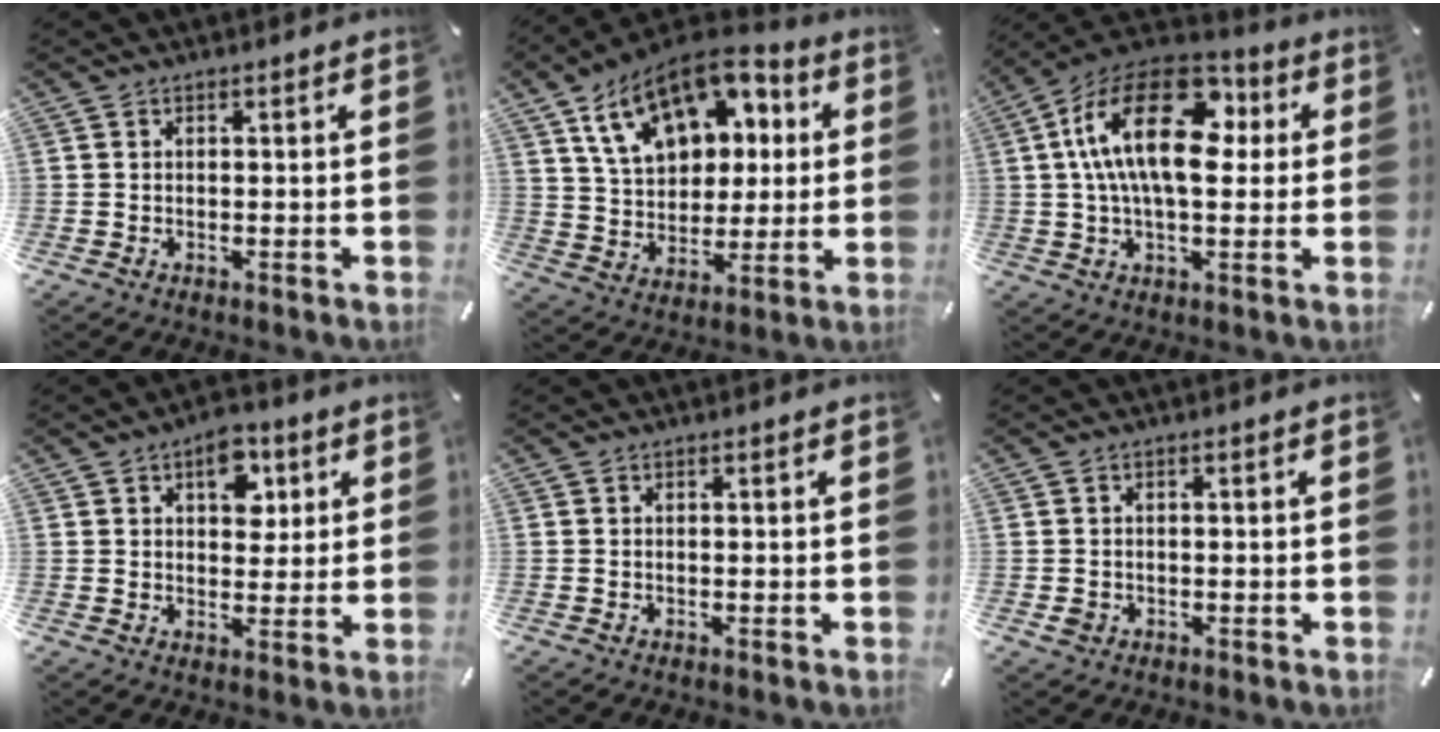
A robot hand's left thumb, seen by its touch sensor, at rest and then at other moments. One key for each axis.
{"total": 18.3, "fx": 8.8, "fy": 12.1, "fz": 10.6, "tx": -0.191, "ty": -0.030, "tz": 0.161}
{"total": 21.0, "fx": 4.8, "fy": 11.6, "fz": 16.9, "tx": -0.324, "ty": -0.008, "tz": 0.074}
{"total": 8.7, "fx": 3.6, "fy": 5.7, "fz": 5.4, "tx": -0.052, "ty": -0.010, "tz": 0.056}
{"total": 0.0}
{"total": 1.7, "fx": -0.5, "fy": 1.4, "fz": 0.7, "tx": -0.012, "ty": 0.003, "tz": -0.011}